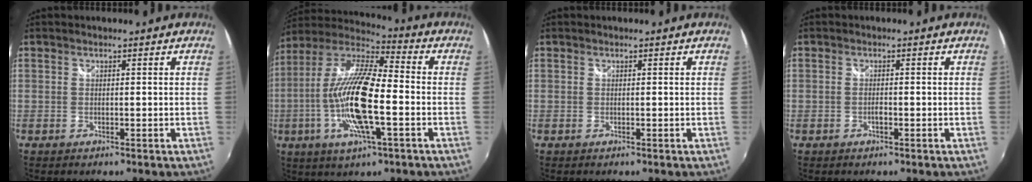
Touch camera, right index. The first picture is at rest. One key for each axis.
{"total": 18.6, "fx": -4.3, "fy": 4.5, "fz": 17.5, "tx": -0.337, "ty": -0.013, "tz": -0.088}
{"total": 0.0}
{"total": 2.5, "fx": -1.0, "fy": 0.8, "fz": 2.2, "tx": -0.044, "ty": 0.000, "tz": -0.020}